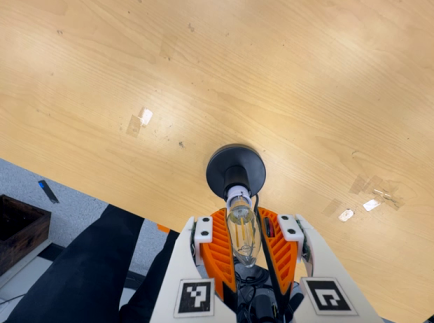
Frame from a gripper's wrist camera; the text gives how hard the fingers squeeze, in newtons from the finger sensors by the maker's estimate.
{"total": 13.9, "left": 14.7, "right": 13.1}